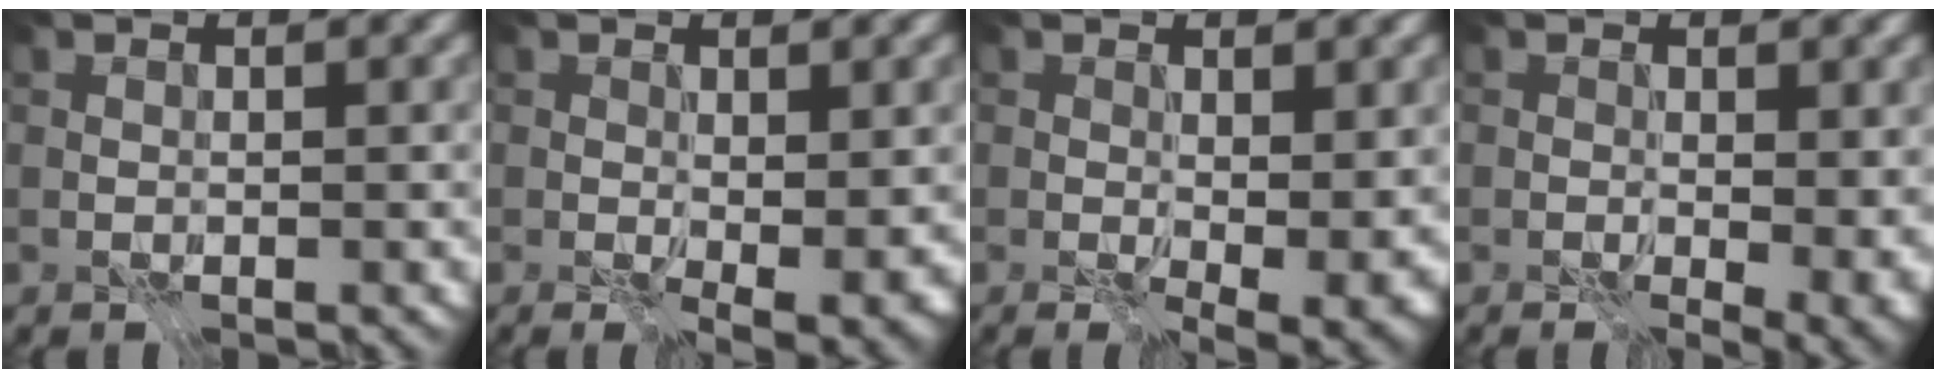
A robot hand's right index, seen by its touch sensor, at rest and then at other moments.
{"total": 2.6, "force": [0.3, 1.0, 2.4], "torque": [-0.038, -0.008, 0.008]}
{"total": 3.5, "force": [0.6, 1.6, 3.1], "torque": [-0.049, -0.009, 0.013]}
{"total": 3.5, "force": [0.2, 1.8, 3.0], "torque": [-0.044, -0.006, 0.007]}